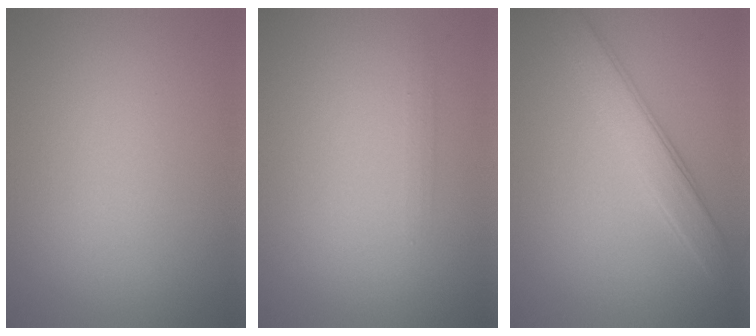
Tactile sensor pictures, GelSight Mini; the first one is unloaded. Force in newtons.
{"total": 0.7, "press": 0.7, "slide": 0.1}
{"total": 3.7, "press": 3.7, "slide": 0.2}